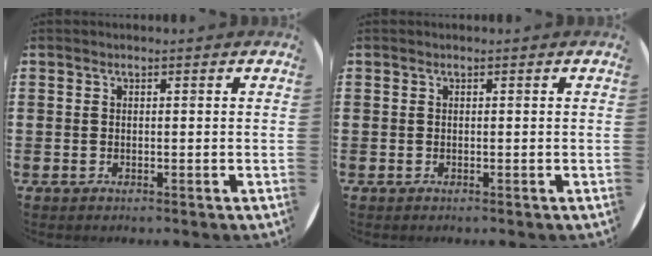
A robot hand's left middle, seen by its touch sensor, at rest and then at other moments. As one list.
[{"total": 0.0}]